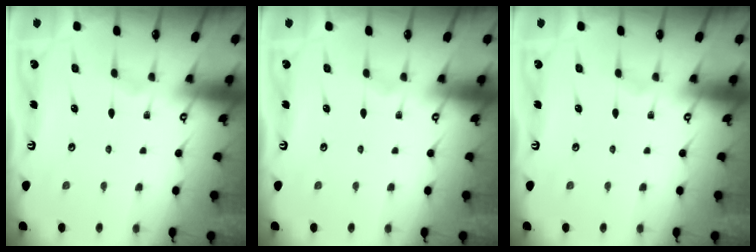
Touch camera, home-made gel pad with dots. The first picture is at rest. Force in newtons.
{"total": 0.0}
{"total": 0.0}